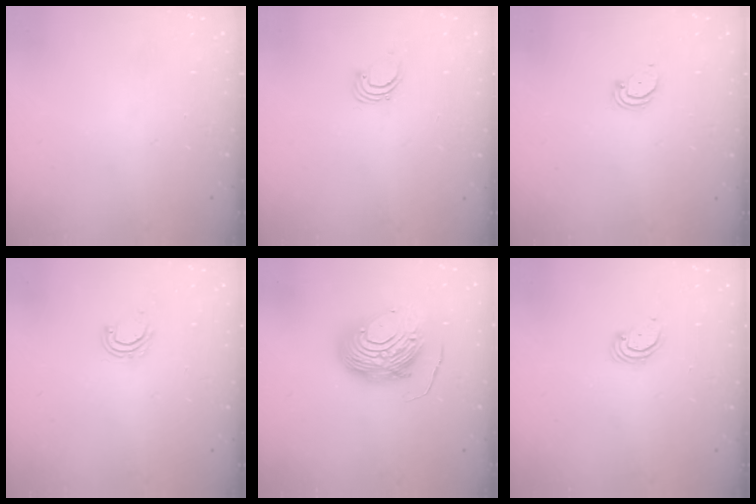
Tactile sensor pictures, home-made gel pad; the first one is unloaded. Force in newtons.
{"total": 2.2, "press": 2.2, "slide": 0.2}
{"total": 2.1, "press": 2.1, "slide": 0.2}
{"total": 3.5, "press": 3.5, "slide": 0.3}
{"total": 12.8, "press": 12.7, "slide": 1.1}
{"total": 2.3, "press": 2.3, "slide": 0.2}